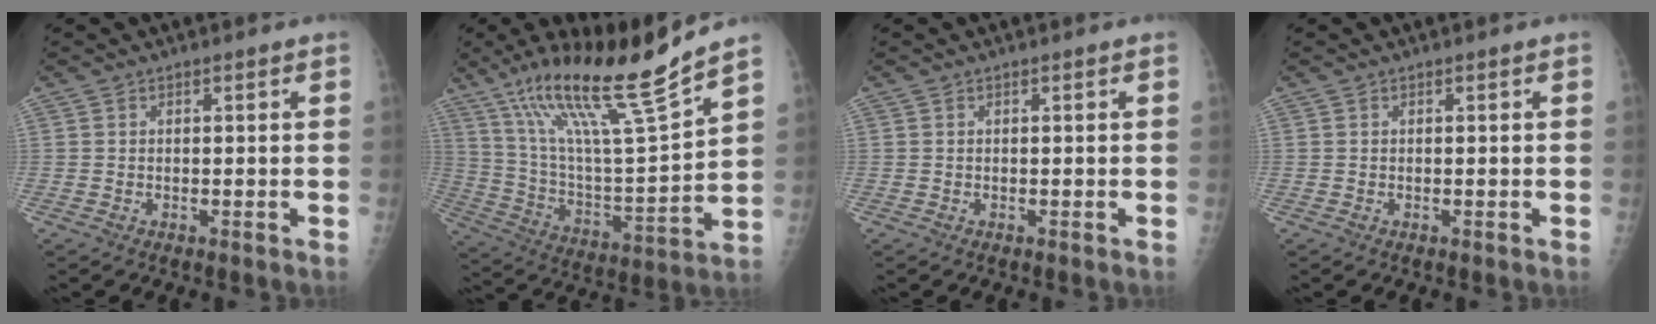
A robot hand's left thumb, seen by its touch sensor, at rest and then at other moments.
{"total": 21.7, "force": [15.9, 1.0, 14.8], "torque": [-0.235, -0.072, 0.290]}
{"total": 0.0}
{"total": 0.0}